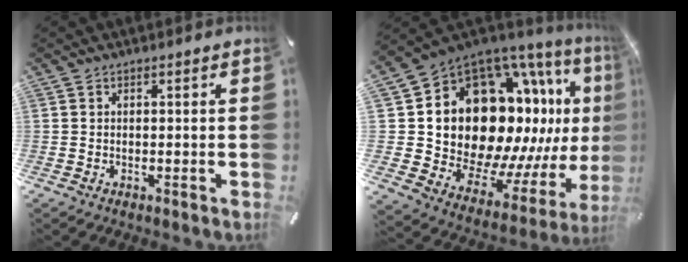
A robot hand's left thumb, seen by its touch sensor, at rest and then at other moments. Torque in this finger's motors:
{"motor_torque": [2.71, 2.30, 2.77, 0.00, 0.38]}